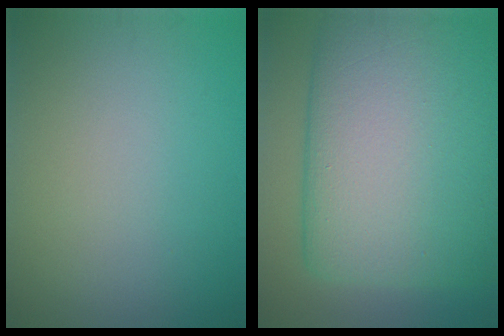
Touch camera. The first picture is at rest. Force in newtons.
{"total": 17.4, "press": 17.4, "slide": 0.8}